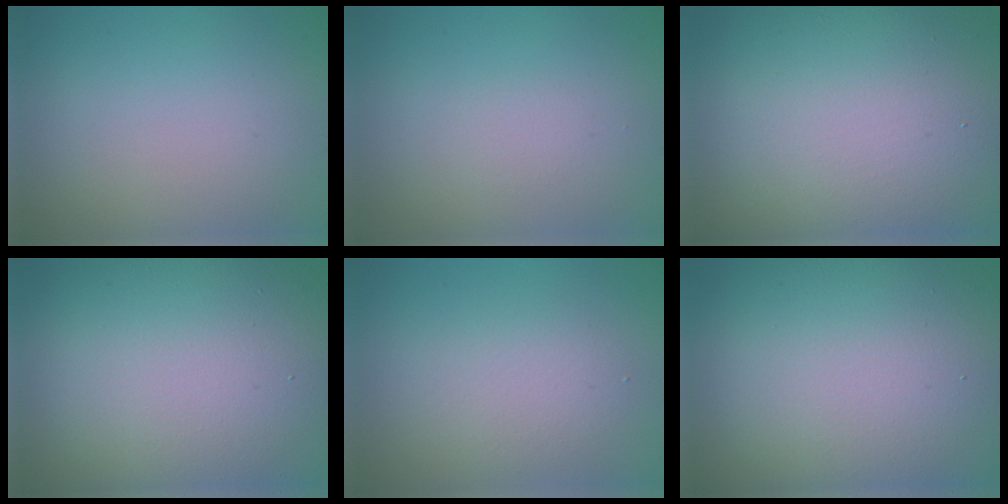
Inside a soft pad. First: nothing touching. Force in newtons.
{"total": 0.6, "press": 0.6, "slide": 0.0}
{"total": 19.0, "press": 18.9, "slide": 1.1}
{"total": 17.4, "press": 17.3, "slide": 1.0}
{"total": 2.5, "press": 2.5, "slide": 0.1}
{"total": 17.4, "press": 17.3, "slide": 1.0}